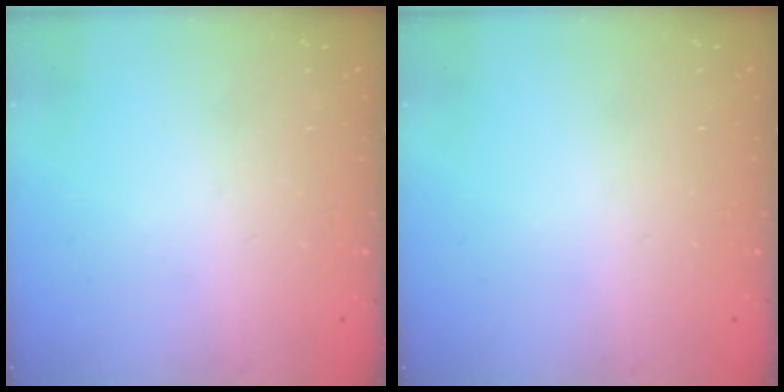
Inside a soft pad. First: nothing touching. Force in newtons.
{"total": 0.0}